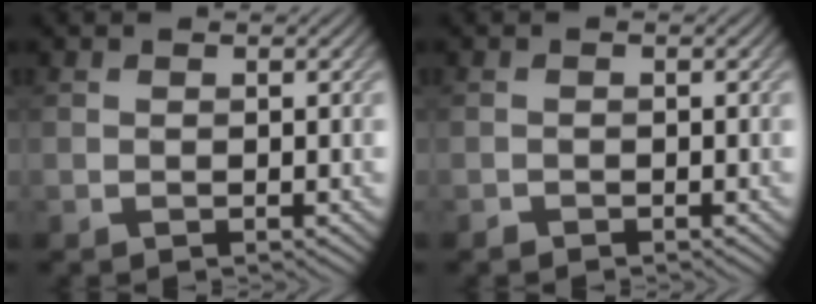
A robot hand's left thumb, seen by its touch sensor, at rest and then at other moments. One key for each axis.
{"total": 0.6, "fx": -0.6, "fy": 0.2, "fz": 0.0, "tx": 0.000, "ty": -0.002, "tz": -0.011}